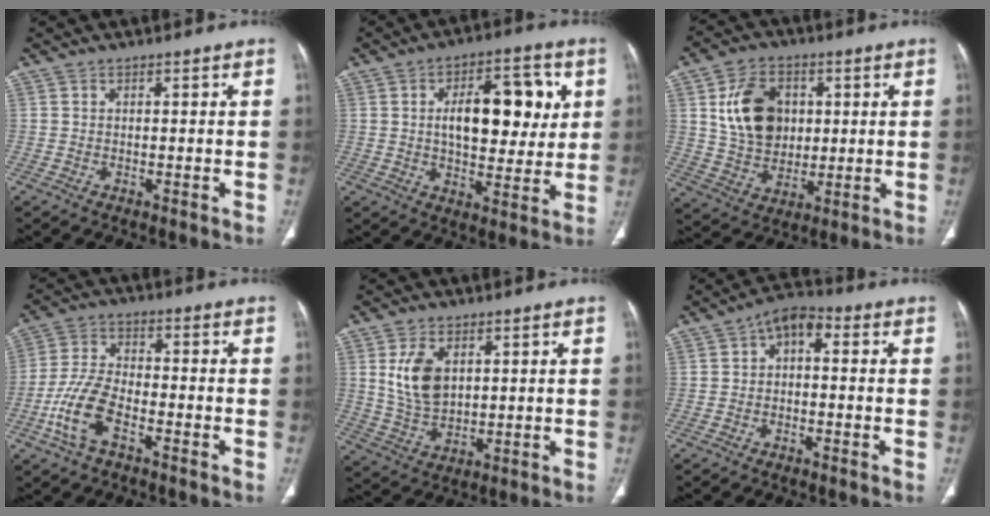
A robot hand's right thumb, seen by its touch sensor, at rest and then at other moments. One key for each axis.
{"total": 16.2, "fx": 3.3, "fy": 8.3, "fz": 13.5, "tx": -0.156, "ty": 0.003, "tz": 0.050}
{"total": 13.6, "fx": 3.0, "fy": 10.1, "fz": 8.5, "tx": -0.115, "ty": -0.009, "tz": 0.060}
{"total": 9.2, "fx": -4.2, "fy": 4.3, "fz": 6.9, "tx": -0.151, "ty": 0.025, "tz": -0.083}
{"total": 8.5, "fx": 2.5, "fy": 5.2, "fz": 6.2, "tx": -0.110, "ty": -0.011, "tz": 0.059}
{"total": 5.5, "fx": 0.4, "fy": 3.3, "fz": 4.4, "tx": -0.050, "ty": 0.028, "tz": -0.008}